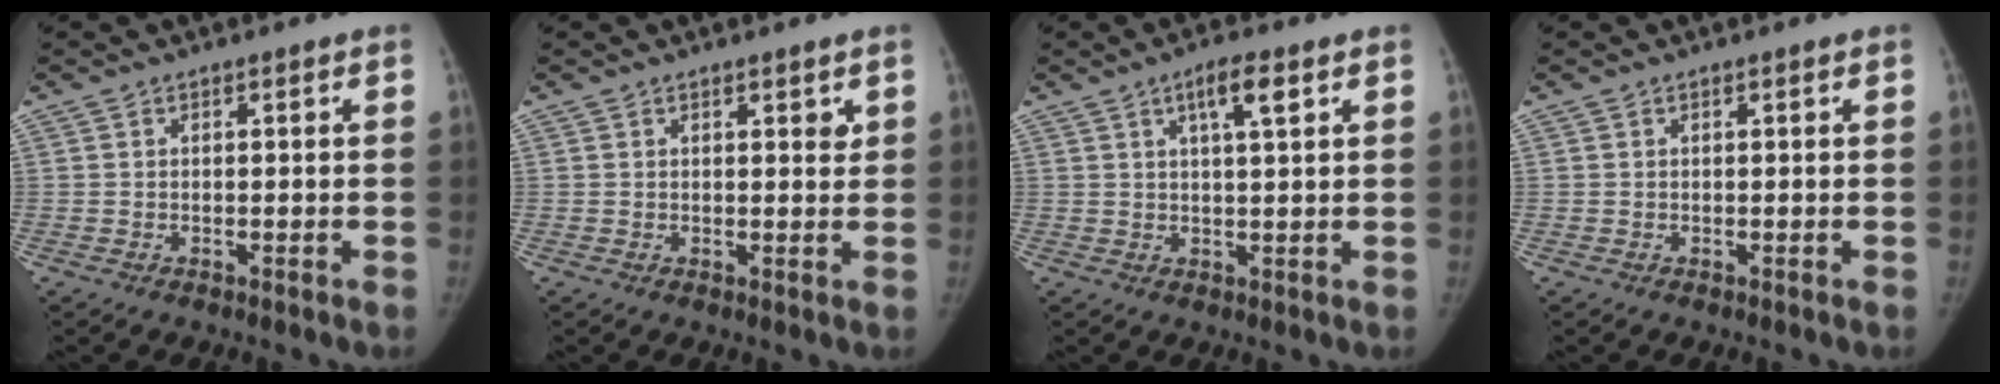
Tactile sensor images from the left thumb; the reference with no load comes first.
{"total": 1.9, "force": [1.0, 0.8, 1.4], "torque": [-0.010, -0.004, 0.013]}
{"total": 5.1, "force": [2.4, 1.0, 4.4], "torque": [-0.073, -0.002, 0.040]}
{"total": 0.0}